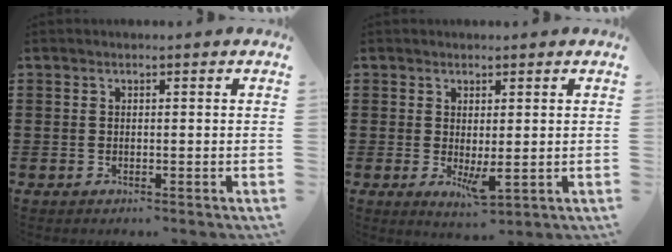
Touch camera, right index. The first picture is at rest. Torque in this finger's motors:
{"motor_torque": [0.12, 0.18, 0.43, 0.03]}